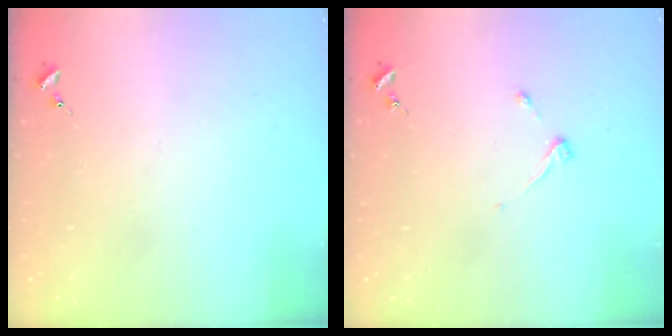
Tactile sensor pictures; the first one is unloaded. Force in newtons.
{"total": 3.8, "press": 3.8, "slide": 0.5}